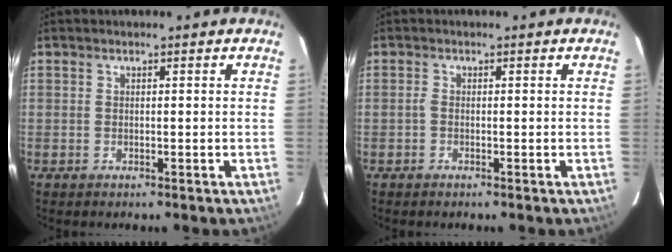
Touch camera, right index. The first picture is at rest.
{"total": 0.6, "force": [-0.2, 0.3, 0.5], "torque": [-0.011, 0.002, -0.007]}